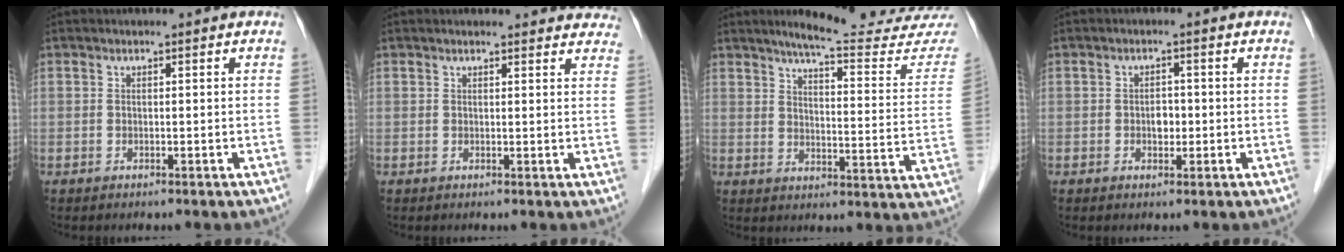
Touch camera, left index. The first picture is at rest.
{"total": 9.9, "force": [9.3, 2.4, 2.3], "torque": [0.004, -0.001, 0.079]}
{"total": 19.9, "force": [18.6, 1.3, 7.1], "torque": [-0.083, -0.084, 0.217]}
{"total": 2.0, "force": [-0.8, 1.2, 1.4], "torque": [-0.019, -0.001, -0.011]}